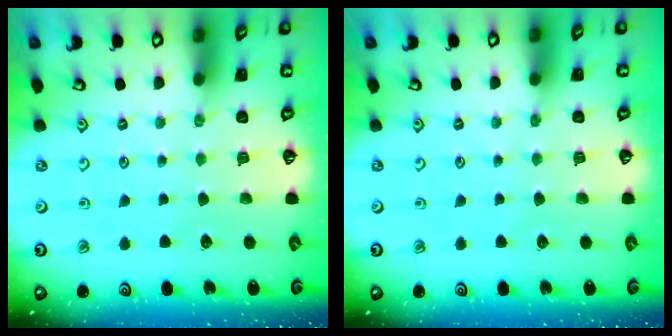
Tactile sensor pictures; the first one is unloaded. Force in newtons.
{"total": 0.0}